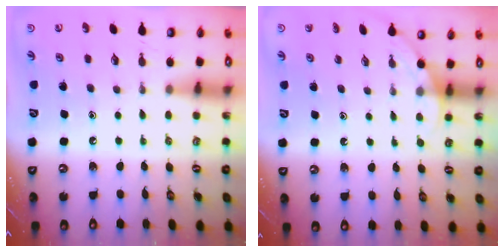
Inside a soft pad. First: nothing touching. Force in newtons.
{"total": 2.5, "press": 2.5, "slide": 0.2}